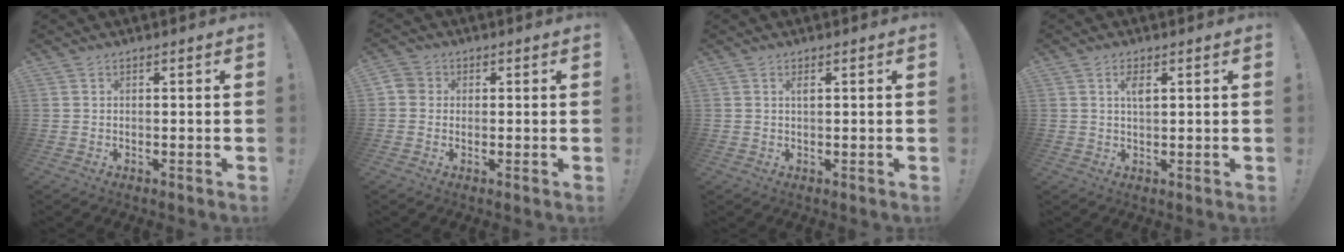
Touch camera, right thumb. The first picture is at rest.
{"total": 3.2, "force": [-0.2, 2.9, 1.3], "torque": [-0.022, 0.010, -0.003]}
{"total": 1.2, "force": [0.5, 0.2, 1.0], "torque": [-0.018, 0.001, 0.007]}
{"total": 3.4, "force": [1.2, 1.3, 2.9], "torque": [-0.050, 0.000, 0.017]}